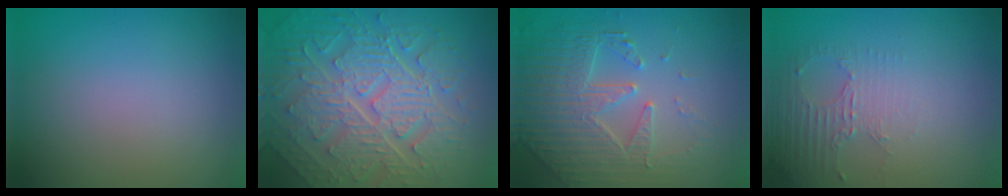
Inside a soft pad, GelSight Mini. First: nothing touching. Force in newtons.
{"total": 10.1, "press": 6.7, "slide": 7.5}
{"total": 5.1, "press": 4.8, "slide": 1.8}
{"total": 2.5, "press": 1.7, "slide": 1.8}